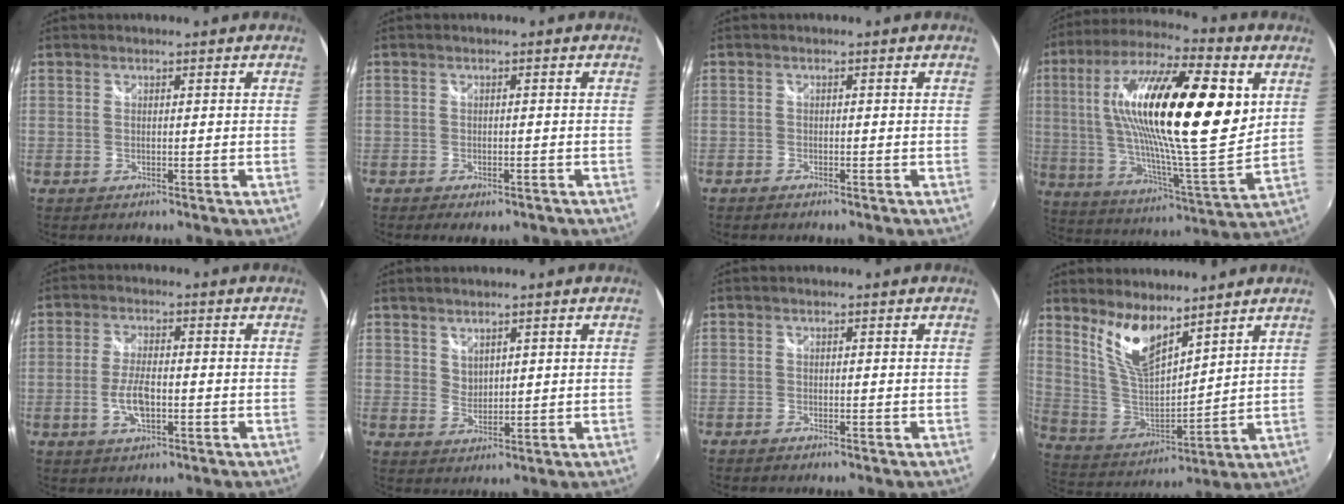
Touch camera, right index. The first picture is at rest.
{"total": 3.8, "force": [-2.7, 1.7, 2.1], "torque": [-0.048, -0.015, -0.038]}
{"total": 1.2, "force": [-1.0, 0.5, 0.3], "torque": [-0.013, -0.002, -0.021]}
{"total": 27.9, "force": [7.3, 7.1, 26.0], "torque": [-0.458, 0.015, 0.116]}
{"total": 6.2, "force": [-1.7, 2.5, 5.4], "torque": [-0.112, -0.003, -0.031]}
{"total": 2.7, "force": [2.1, 1.6, 0.8], "torque": [-0.007, 0.000, 0.039]}
{"total": 1.0, "force": [-0.9, 0.4, 0.3], "torque": [-0.010, -0.002, -0.018]}
{"total": 11.4, "force": [7.9, 3.8, 7.2], "torque": [-0.141, -0.009, 0.165]}